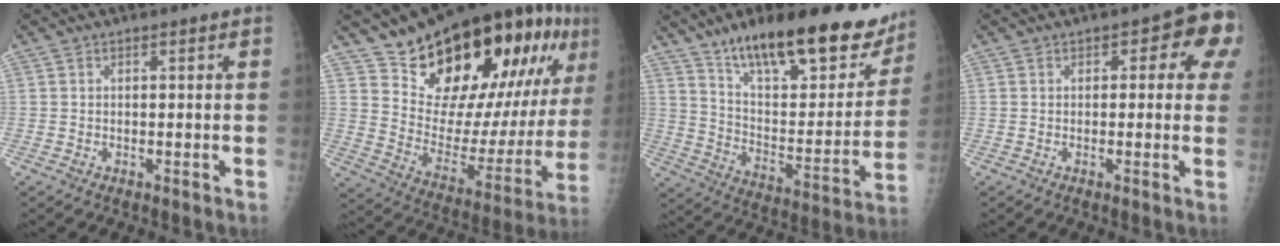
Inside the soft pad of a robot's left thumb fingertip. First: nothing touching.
{"total": 29.3, "force": [16.5, 12.3, 20.9], "torque": [-0.272, -0.051, 0.264]}
{"total": 27.5, "force": [19.8, 9.6, 16.5], "torque": [-0.203, -0.079, 0.301]}
{"total": 7.6, "force": [2.0, 3.9, 6.2], "torque": [-0.029, 0.010, 0.010]}